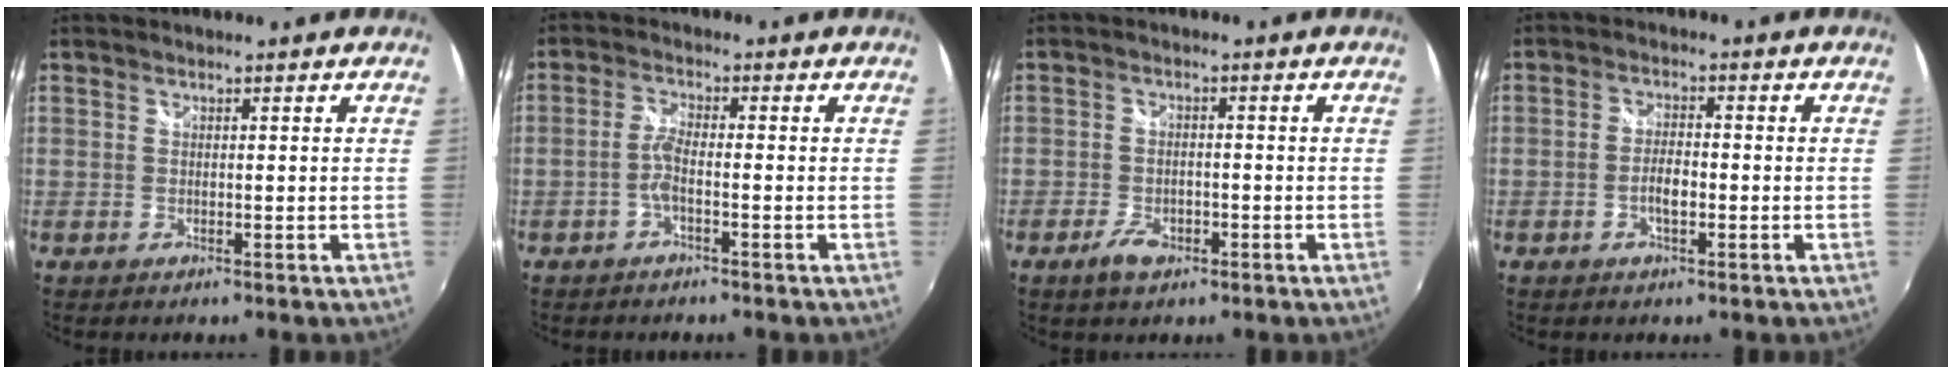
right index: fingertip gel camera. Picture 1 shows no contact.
{"total": 2.7, "force": [-1.3, 0.3, 2.4], "torque": [-0.058, 0.005, -0.028]}
{"total": 4.4, "force": [-2.6, 2.4, 2.6], "torque": [-0.063, -0.004, -0.044]}
{"total": 3.5, "force": [-1.3, 1.3, 3.0], "torque": [-0.062, 0.003, -0.024]}